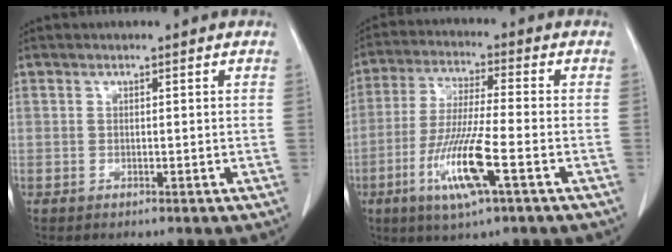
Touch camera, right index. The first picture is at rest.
{"total": 11.5, "force": [-4.5, 0.5, 10.5], "torque": [-0.212, -0.019, -0.085]}